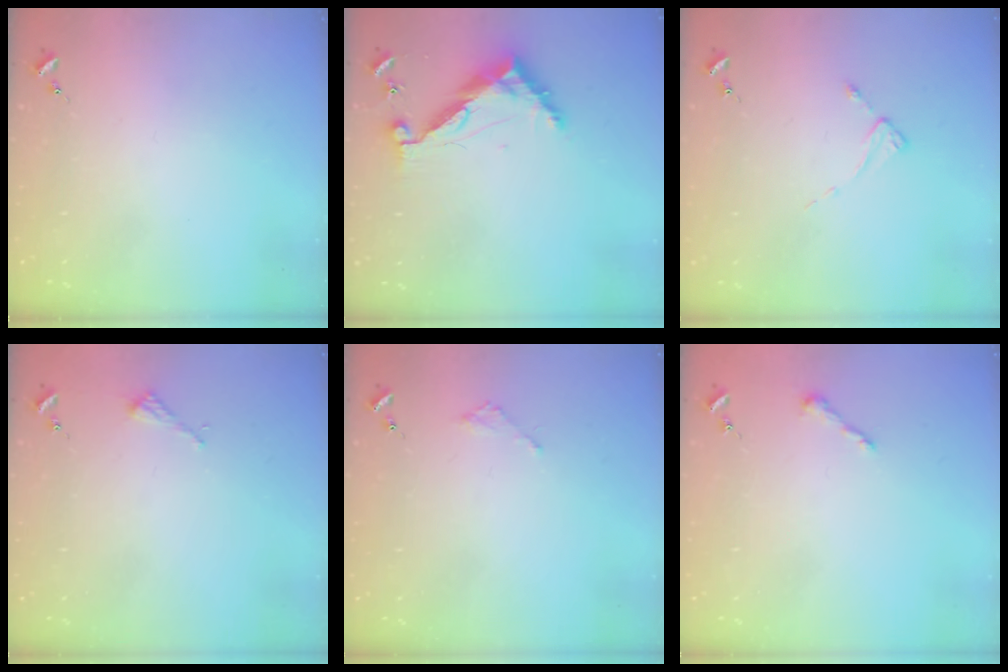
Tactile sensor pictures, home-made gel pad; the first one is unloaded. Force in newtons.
{"total": 9.6, "press": 9.6, "slide": 0.8}
{"total": 1.9, "press": 1.8, "slide": 0.3}
{"total": 2.2, "press": 2.2, "slide": 0.2}
{"total": 1.8, "press": 1.8, "slide": 0.2}
{"total": 3.6, "press": 3.6, "slide": 0.4}